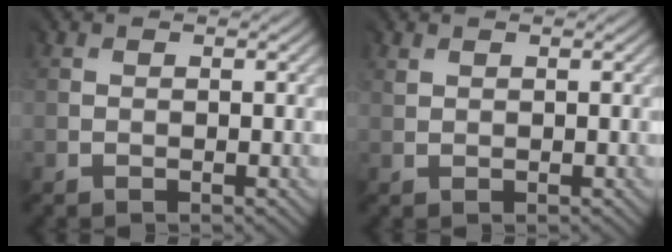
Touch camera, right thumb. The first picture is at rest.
{"total": 1.2, "force": [1.1, 0.5, -0.1], "torque": [-0.005, 0.000, 0.021]}